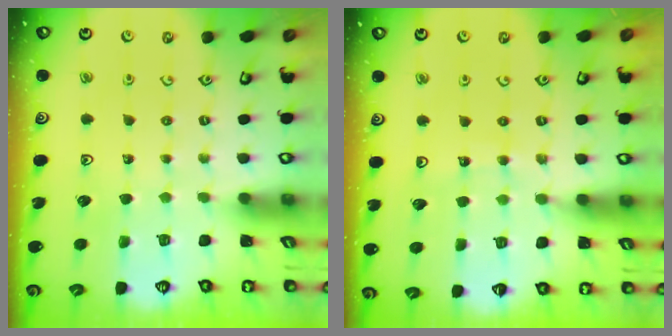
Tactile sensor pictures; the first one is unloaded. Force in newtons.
{"total": 8.6, "press": 8.6, "slide": 1.0}